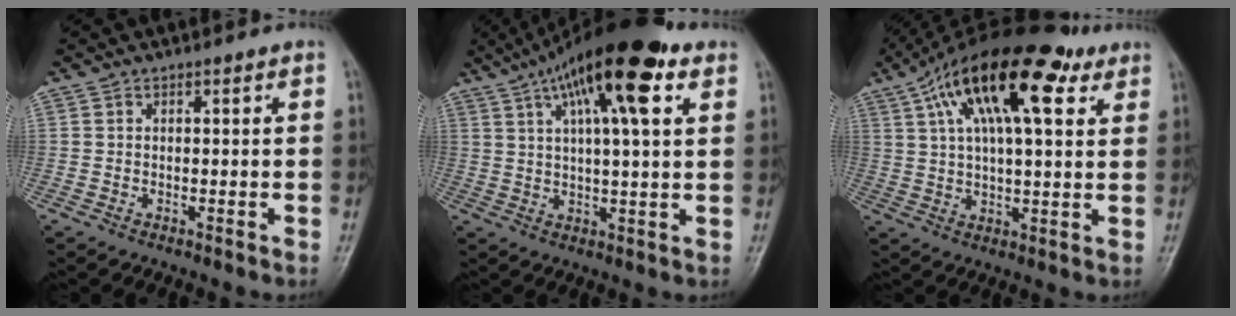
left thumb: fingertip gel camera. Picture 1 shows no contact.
{"total": 17.9, "force": [8.7, 4.9, 14.9], "torque": [-0.235, 0.005, 0.139]}
{"total": 20.8, "force": [9.9, 7.8, 16.6], "torque": [-0.266, 0.008, 0.163]}